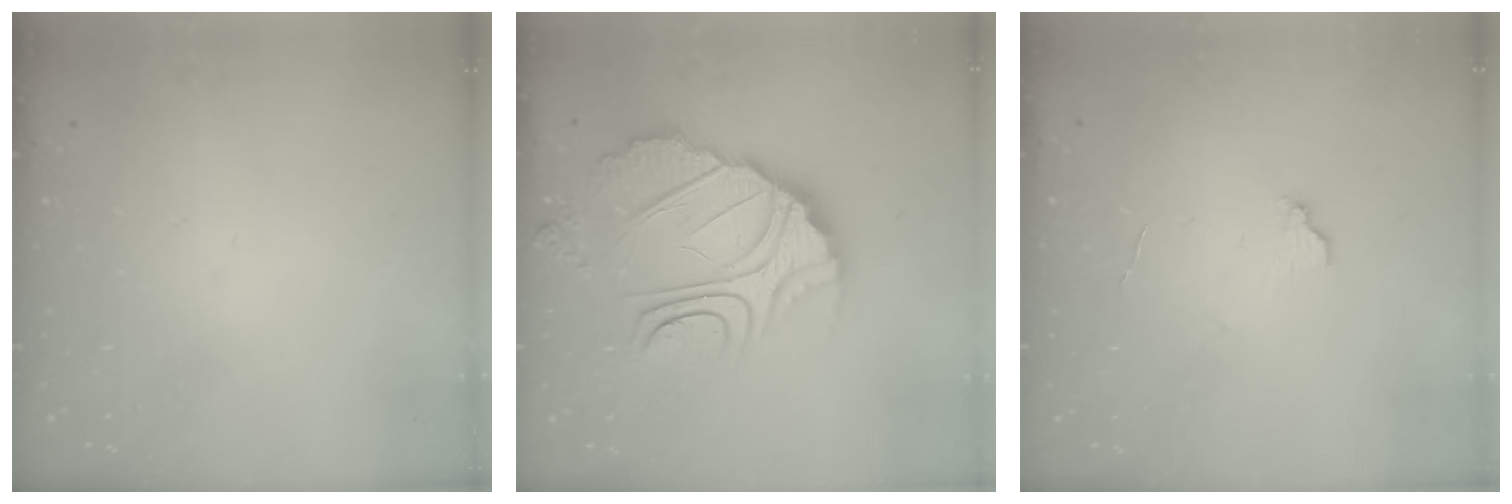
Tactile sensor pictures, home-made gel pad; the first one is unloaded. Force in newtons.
{"total": 14.3, "press": 14.2, "slide": 1.3}
{"total": 4.3, "press": 4.3, "slide": 0.4}